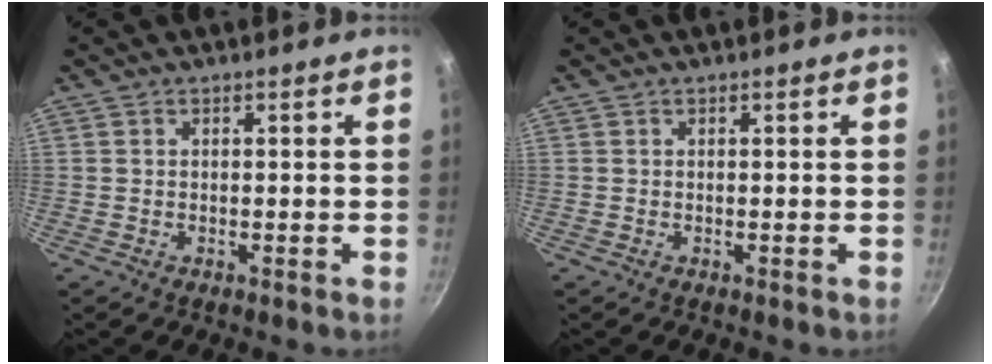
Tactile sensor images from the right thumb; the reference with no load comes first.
{"total": 0.0}